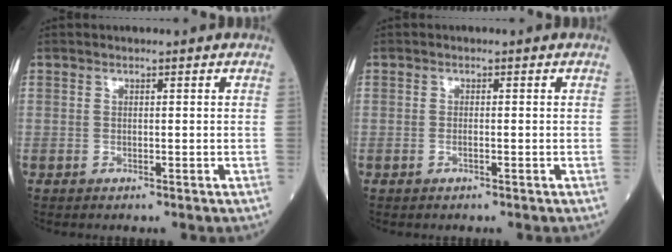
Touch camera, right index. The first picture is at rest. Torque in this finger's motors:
{"motor_torque": [-0.15, 0.04, -0.04, 0.00]}